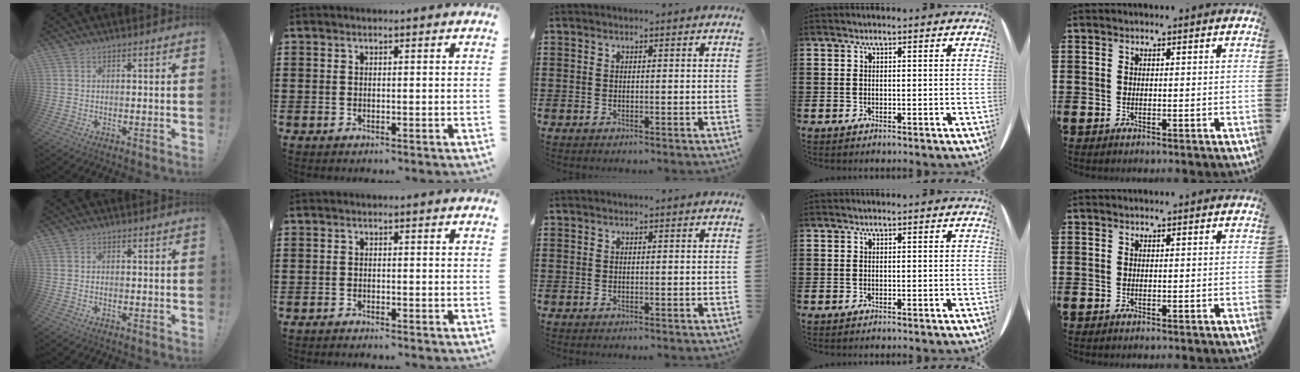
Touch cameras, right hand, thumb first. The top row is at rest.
{"thumb": {"total": 0.6, "force": [-0.3, 0.4, 0.3], "torque": [-0.013, 0.005, -0.003]}, "index": {"total": 0.9, "force": [-0.9, 0.0, 0.0], "torque": [-0.003, 0.000, -0.018]}}